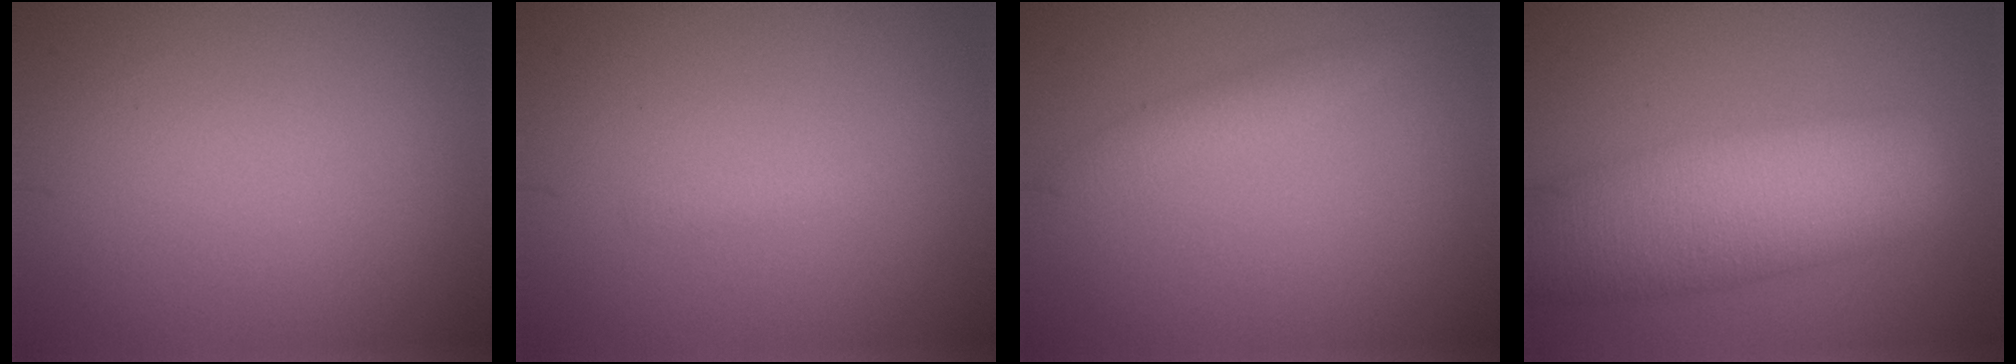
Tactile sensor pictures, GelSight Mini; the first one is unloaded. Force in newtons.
{"total": 0.7, "press": 0.7, "slide": 0.0}
{"total": 1.5, "press": 1.5, "slide": 0.0}
{"total": 9.9, "press": 9.9, "slide": 0.4}